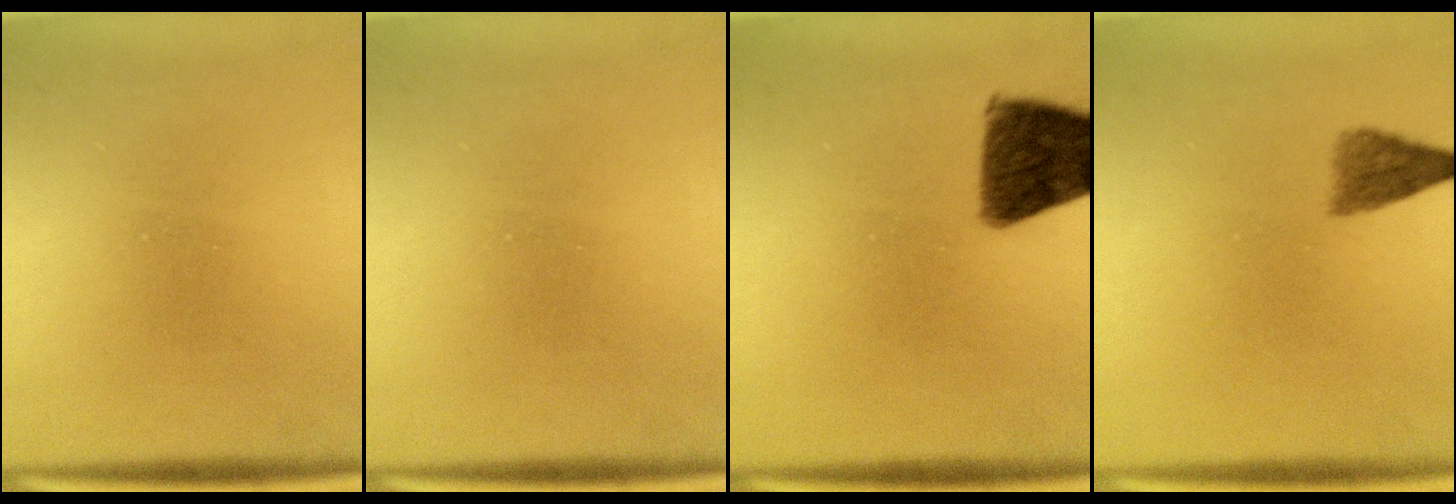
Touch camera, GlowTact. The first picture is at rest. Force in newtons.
{"total": 0.0}
{"total": 10.9}
{"total": 2.9}